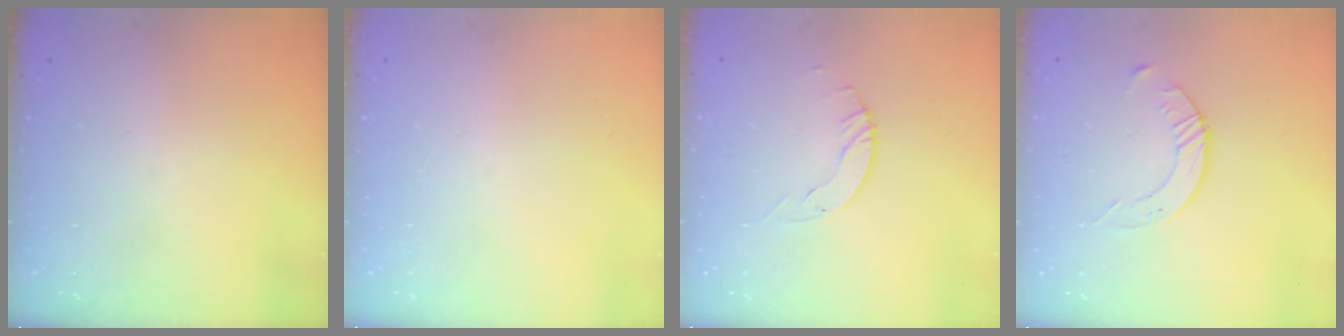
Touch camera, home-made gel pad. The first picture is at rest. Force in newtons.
{"total": 0.0}
{"total": 3.1, "press": 3.1, "slide": 0.4}
{"total": 3.5, "press": 3.5, "slide": 0.5}